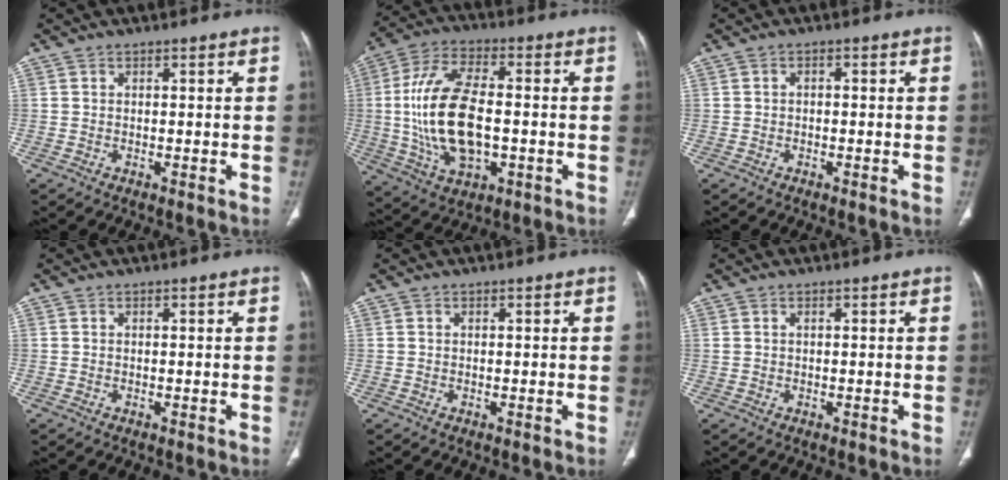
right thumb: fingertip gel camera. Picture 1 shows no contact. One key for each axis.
{"total": 18.1, "fx": -1.1, "fy": 9.2, "fz": 15.5, "tx": -0.308, "ty": 0.012, "tz": -0.014}
{"total": 0.6, "fx": -0.2, "fy": 0.4, "fz": 0.4, "tx": -0.005, "ty": 0.004, "tz": -0.006}
{"total": 0.0}
{"total": 0.0}
{"total": 0.5, "fx": 0.2, "fy": 0.3, "fz": 0.4, "tx": -0.011, "ty": 0.008, "tz": 0.006}